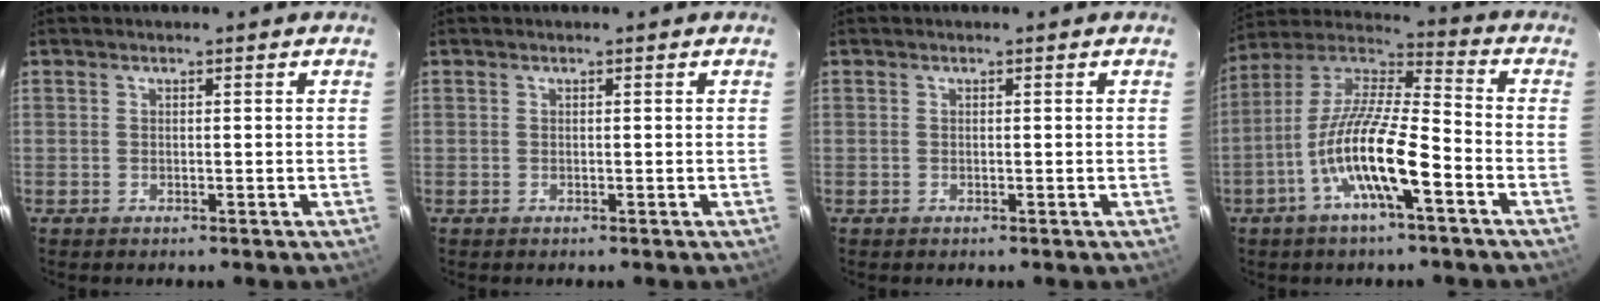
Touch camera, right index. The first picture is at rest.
{"total": 0.0}
{"total": 0.0}
{"total": 15.2, "force": [-6.4, 2.7, 13.5], "torque": [-0.260, -0.005, -0.129]}